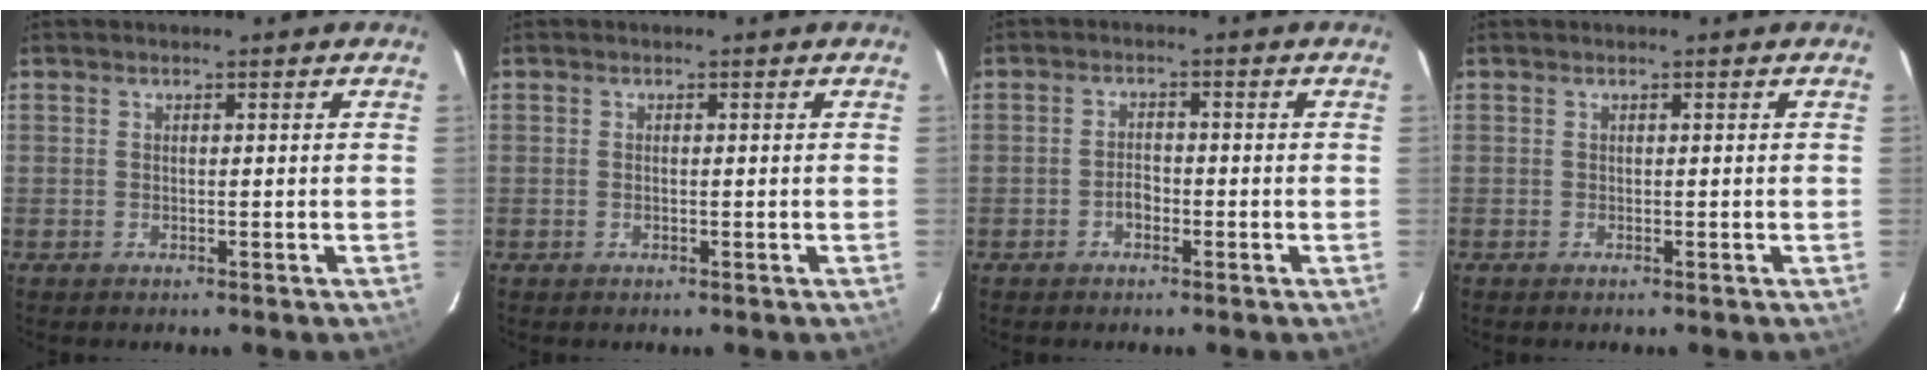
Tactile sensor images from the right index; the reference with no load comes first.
{"total": 0.5, "force": [-0.1, 0.2, 0.5], "torque": [-0.011, 0.001, -0.003]}
{"total": 2.1, "force": [-1.2, 1.3, 1.2], "torque": [-0.025, 0.006, -0.023]}
{"total": 0.0}